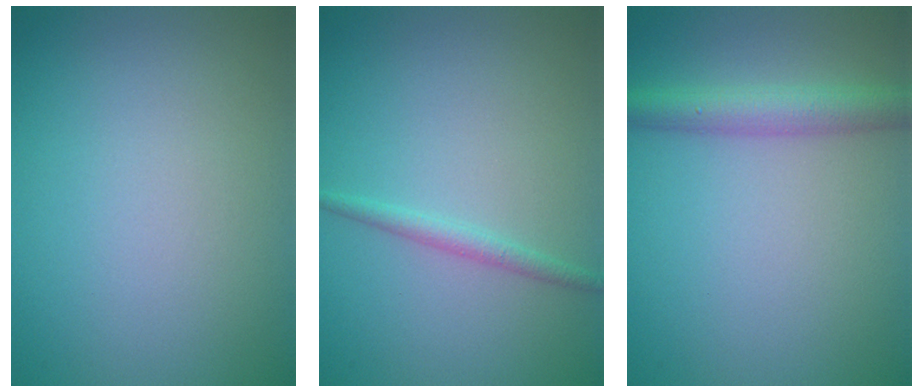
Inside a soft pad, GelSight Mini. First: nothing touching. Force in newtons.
{"total": 1.3, "press": 1.3, "slide": 0.1}
{"total": 3.4, "press": 3.4, "slide": 0.2}